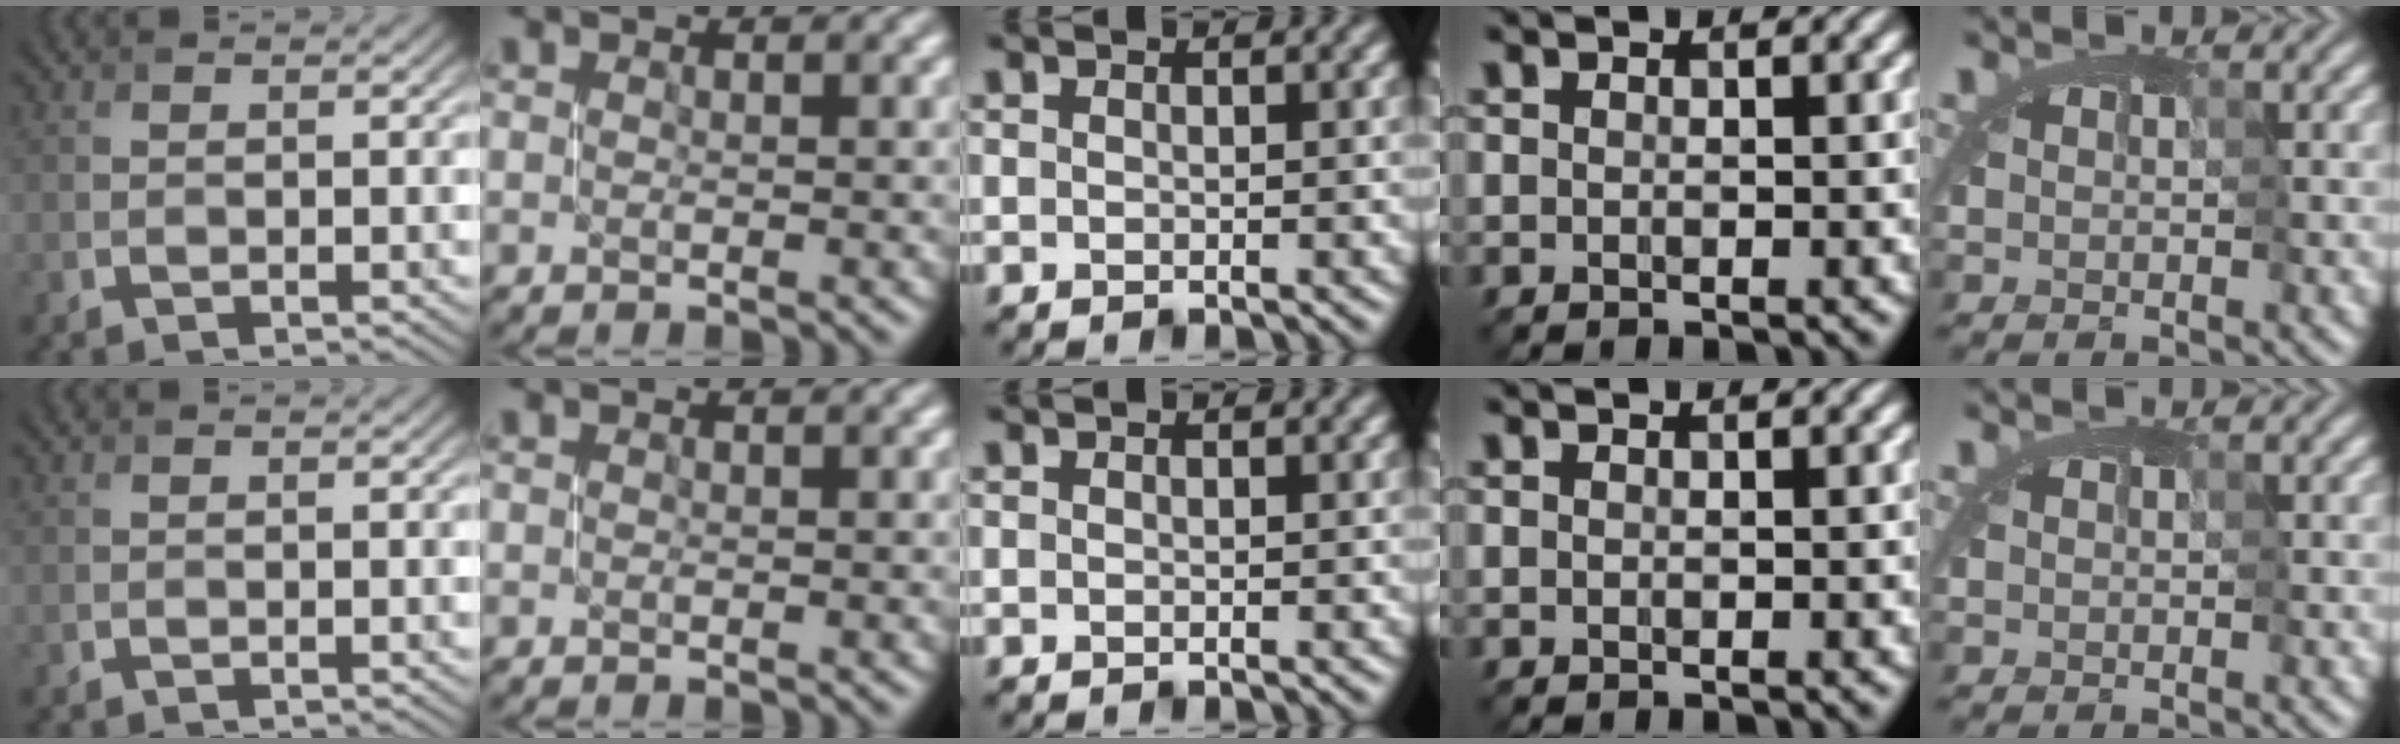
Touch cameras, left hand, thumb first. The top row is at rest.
{}